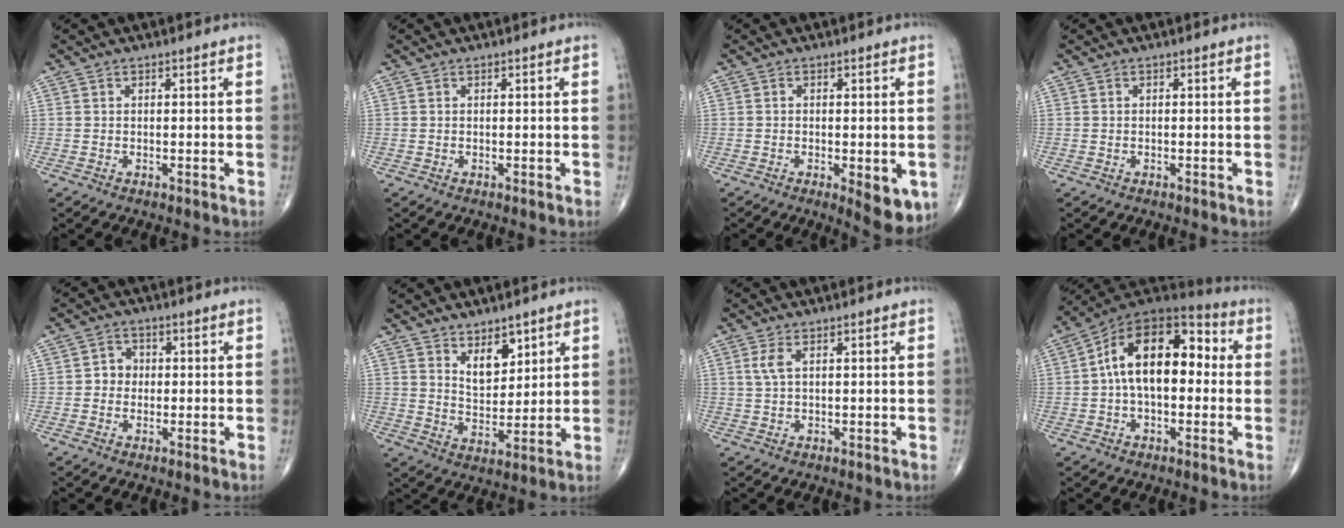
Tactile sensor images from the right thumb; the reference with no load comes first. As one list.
[{"total": 0.0}, {"total": 7.3, "force": [-2.3, 2.8, 6.4], "torque": [-0.071, -0.012, -0.027]}, {"total": 0.0}, {"total": 3.0, "force": [-0.2, 2.7, 1.3], "torque": [-0.002, 0.008, -0.012]}, {"total": 6.9, "force": [4.2, 3.6, 4.0], "torque": [-0.042, -0.039, 0.080]}, {"total": 2.3, "force": [0.7, 0.8, 2.0], "torque": [-0.054, 0.006, 0.021]}, {"total": 17.6, "force": [1.4, 10.0, 14.4], "torque": [-0.213, 0.050, 0.011]}]